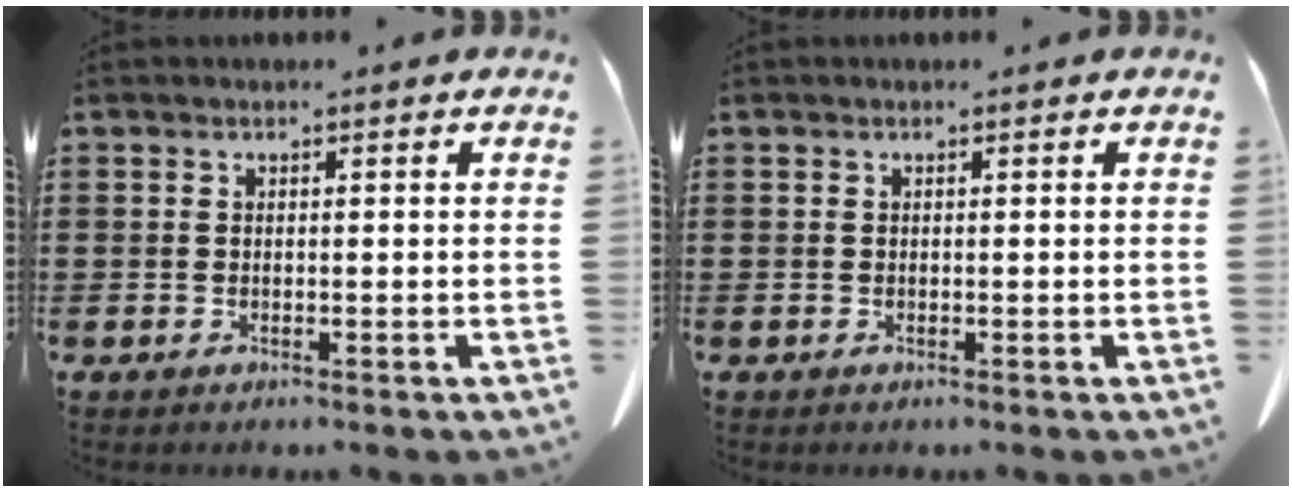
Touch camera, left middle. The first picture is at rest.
{"total": 0.0}